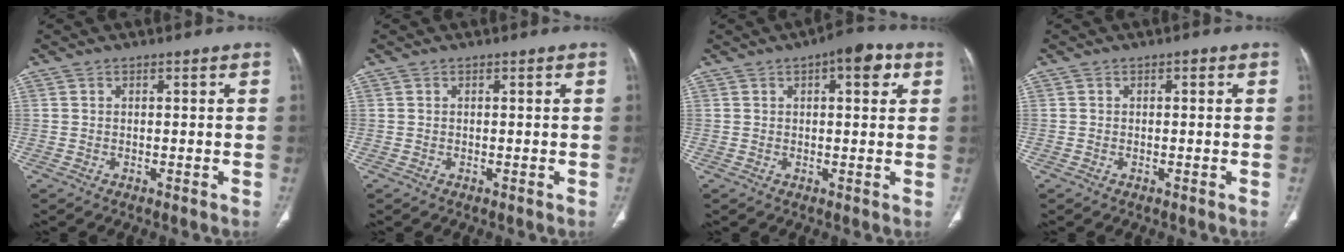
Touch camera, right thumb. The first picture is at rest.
{"total": 0.0}
{"total": 6.7, "force": [2.8, 2.8, 5.4], "torque": [-0.052, 0.005, 0.028]}
{"total": 0.5, "force": [0.0, 0.3, 0.4], "torque": [-0.003, 0.003, -0.003]}